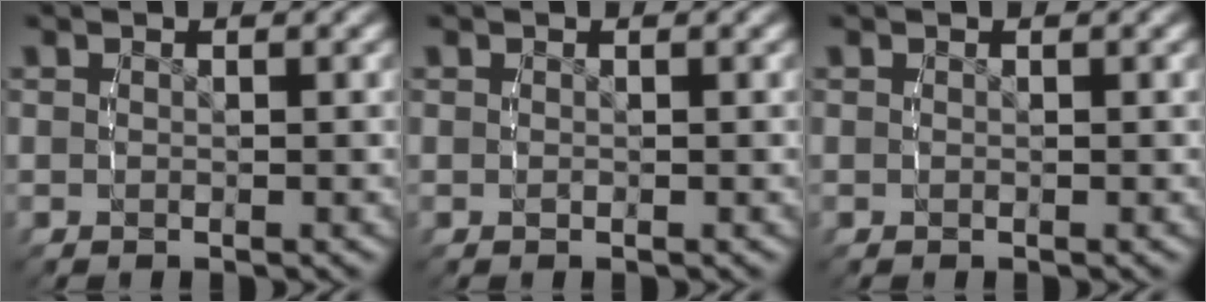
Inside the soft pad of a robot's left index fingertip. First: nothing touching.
{"total": 0.0}
{"total": 0.0}